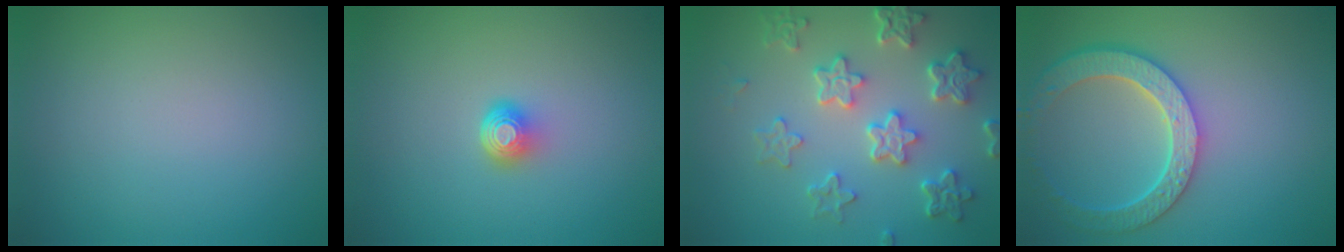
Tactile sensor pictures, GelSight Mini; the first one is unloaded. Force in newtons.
{"total": 2.0, "press": 1.3, "slide": 1.6}
{"total": 5.8, "press": 4.5, "slide": 3.6}
{"total": 5.8, "press": 4.7, "slide": 3.4}